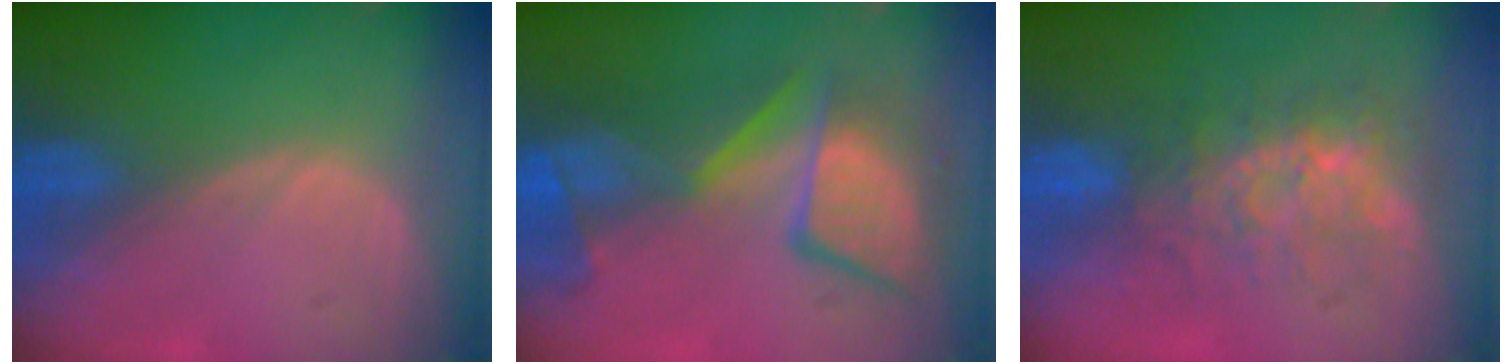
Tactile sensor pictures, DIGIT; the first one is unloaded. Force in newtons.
{"total": 11.0, "press": 10.3, "slide": 3.8}
{"total": 8.4, "press": 7.5, "slide": 3.7}